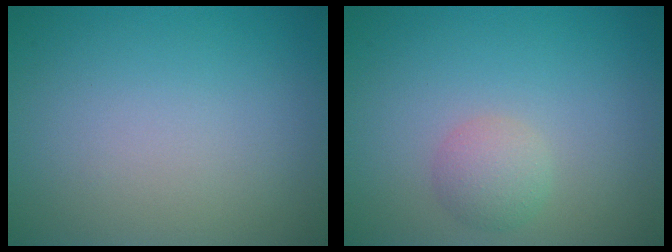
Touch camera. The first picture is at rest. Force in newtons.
{"total": 2.1, "press": 2.1, "slide": 0.1}